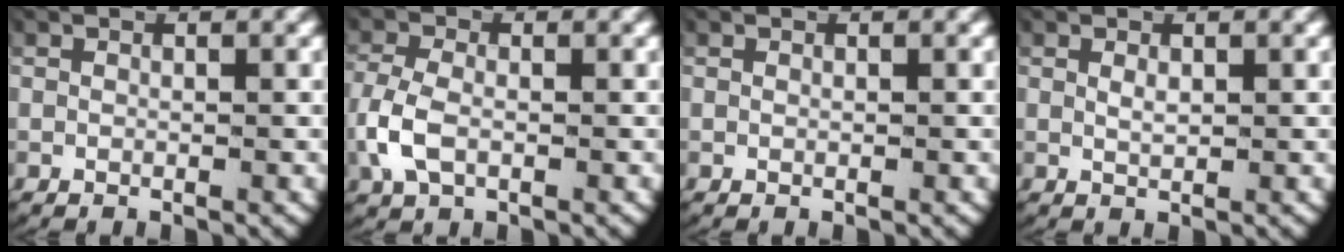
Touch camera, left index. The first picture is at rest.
{"total": 3.5, "force": [-0.7, 2.4, 2.5], "torque": [-0.079, -0.010, -0.004]}
{"total": 0.0}
{"total": 0.7, "force": [0.3, 0.2, 0.7], "torque": [-0.017, -0.008, 0.013]}